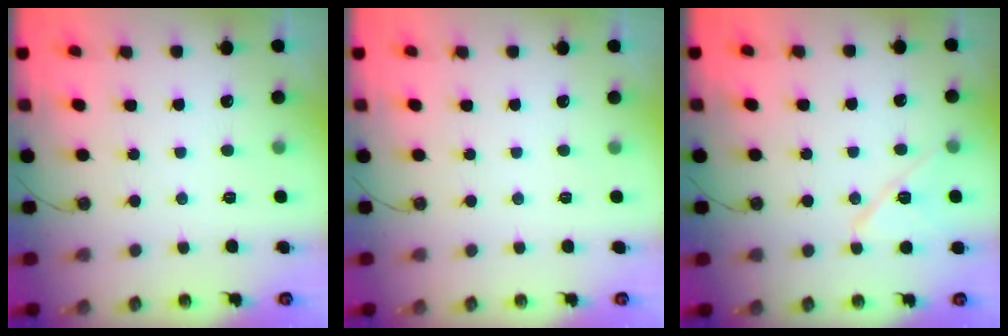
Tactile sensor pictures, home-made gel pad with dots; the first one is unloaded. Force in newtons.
{"total": 0.0}
{"total": 10.1, "press": 10.1, "slide": 0.7}